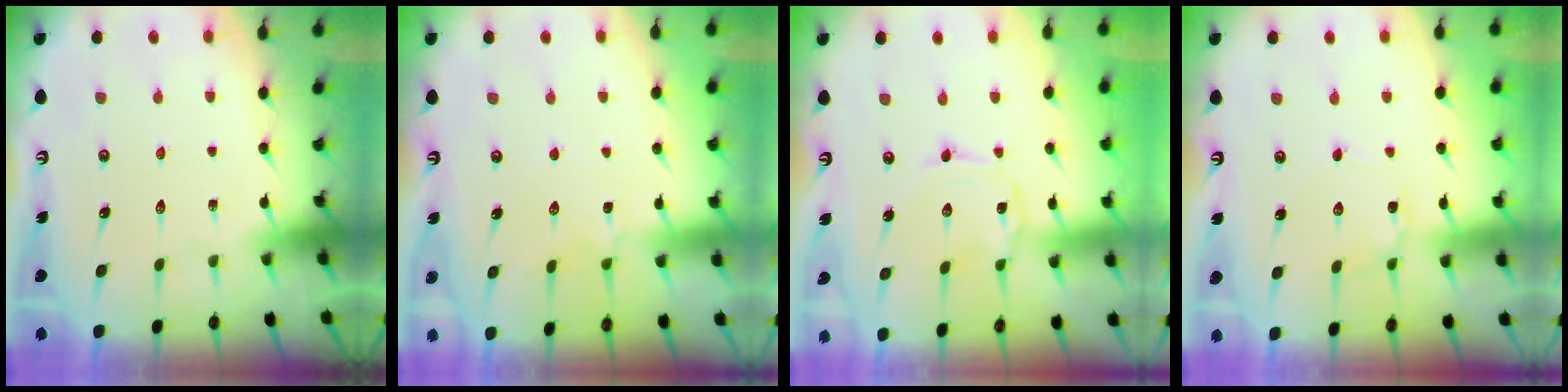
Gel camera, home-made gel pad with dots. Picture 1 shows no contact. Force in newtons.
{"total": 4.0, "press": 4.0, "slide": 0.8}
{"total": 1.7, "press": 1.7, "slide": 0.2}
{"total": 3.2, "press": 3.1, "slide": 0.4}